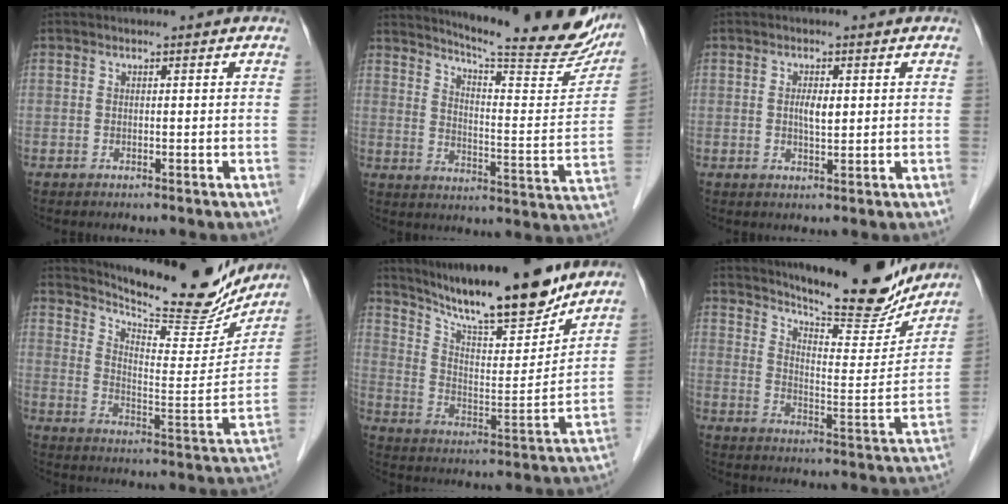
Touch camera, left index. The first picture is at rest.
{"total": 24.1, "force": [21.4, 2.2, 10.9], "torque": [-0.157, -0.075, 0.266]}
{"total": 2.3, "force": [0.2, 0.8, 2.2], "torque": [-0.041, -0.004, 0.006]}
{"total": 19.8, "force": [18.2, 3.4, 7.0], "torque": [-0.111, -0.042, 0.251]}
{"total": 18.5, "force": [16.2, 2.2, 8.8], "torque": [-0.145, -0.014, 0.260]}
{"total": 18.5, "force": [16.6, 2.8, 7.5], "torque": [-0.112, -0.036, 0.229]}